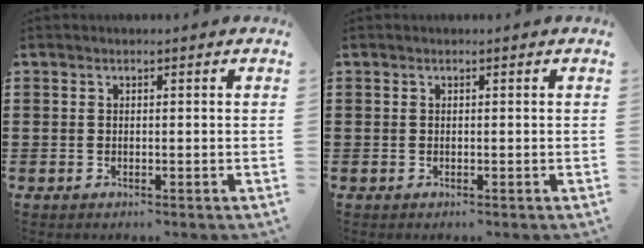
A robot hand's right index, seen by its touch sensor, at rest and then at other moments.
{"total": 0.0}